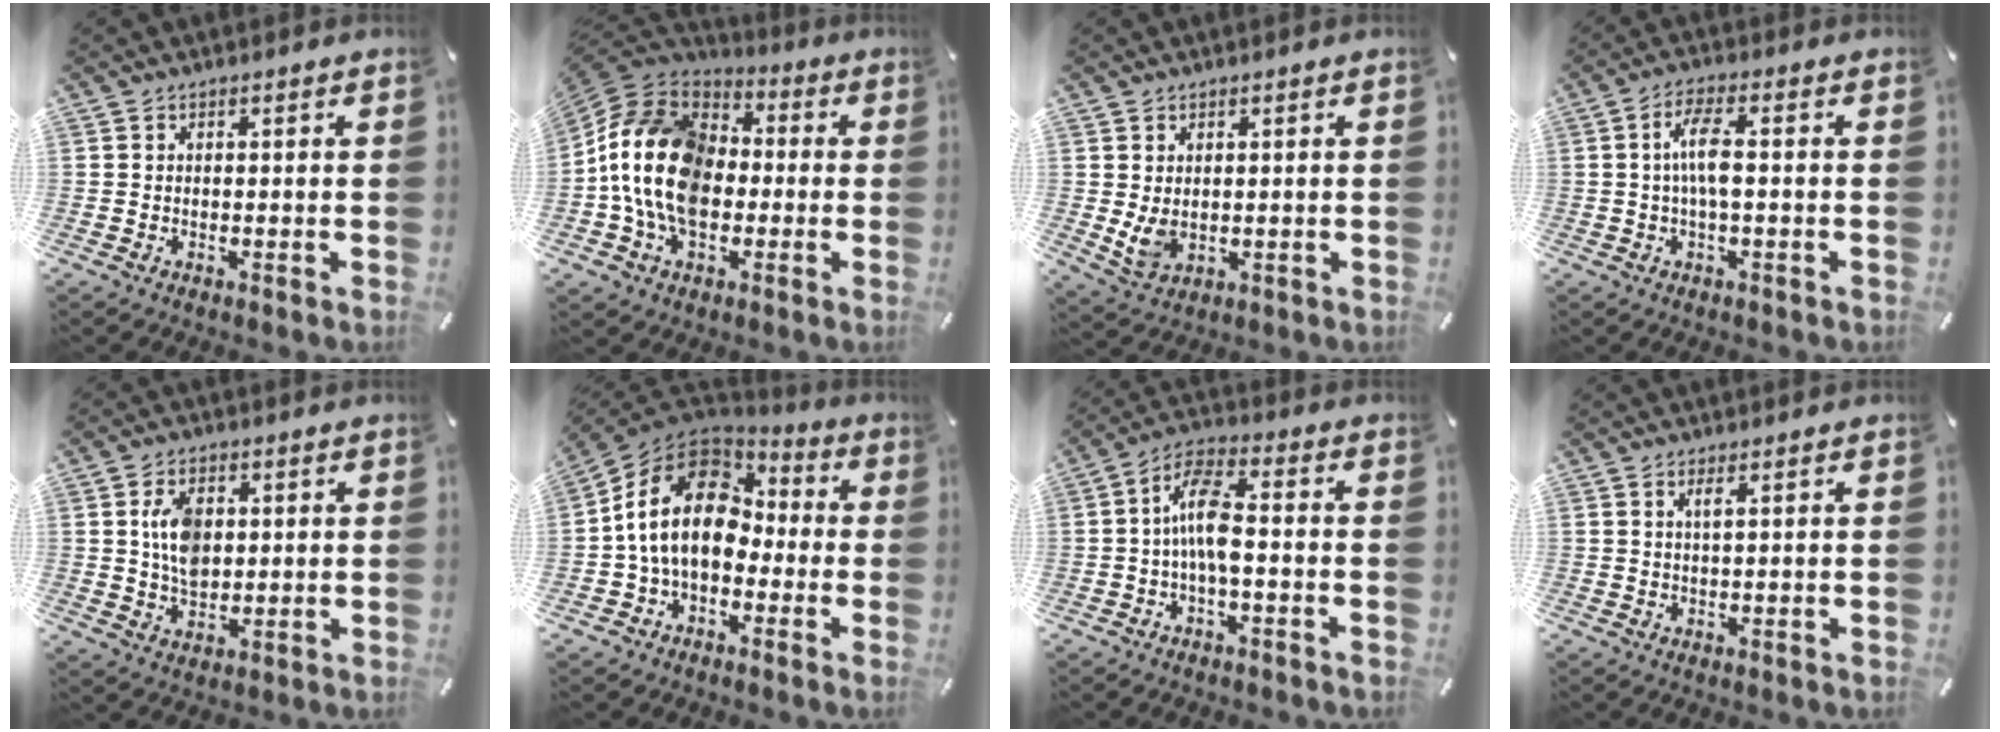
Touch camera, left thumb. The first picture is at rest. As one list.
[{"total": 18.2, "force": [-2.8, 13.6, 11.8], "torque": [-0.247, 0.030, -0.058]}, {"total": 4.6, "force": [0.8, 3.4, 2.9], "torque": [-0.068, -0.005, 0.013]}, {"total": 6.3, "force": [-0.2, 1.8, 6.1], "torque": [-0.130, 0.001, -0.010]}, {"total": 7.8, "force": [1.4, 5.5, 5.3], "torque": [-0.103, -0.001, 0.021]}, {"total": 16.8, "force": [-0.6, 12.4, 11.4], "torque": [-0.244, 0.026, -0.017]}, {"total": 9.7, "force": [-1.4, 4.0, 8.8], "torque": [-0.178, 0.011, -0.025]}, {"total": 1.4, "force": [0.6, 0.1, 1.2], "torque": [-0.029, -0.001, 0.010]}]